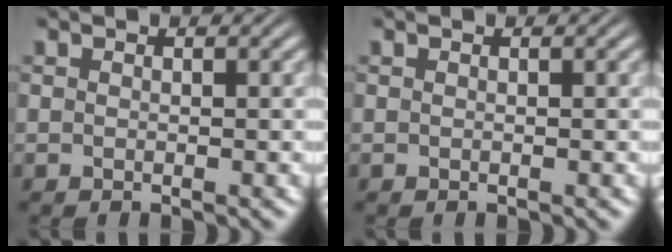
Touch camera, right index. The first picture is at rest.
{"total": 0.0}